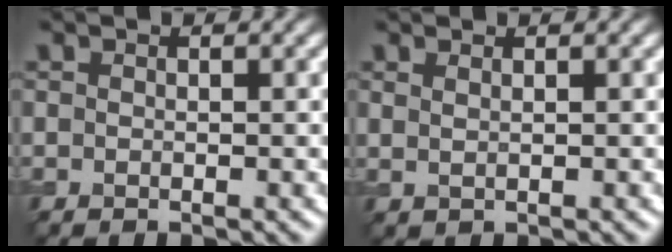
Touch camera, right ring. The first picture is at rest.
{"total": 1.3, "force": [0.9, 0.6, 0.8], "torque": [-0.011, -0.006, 0.011]}